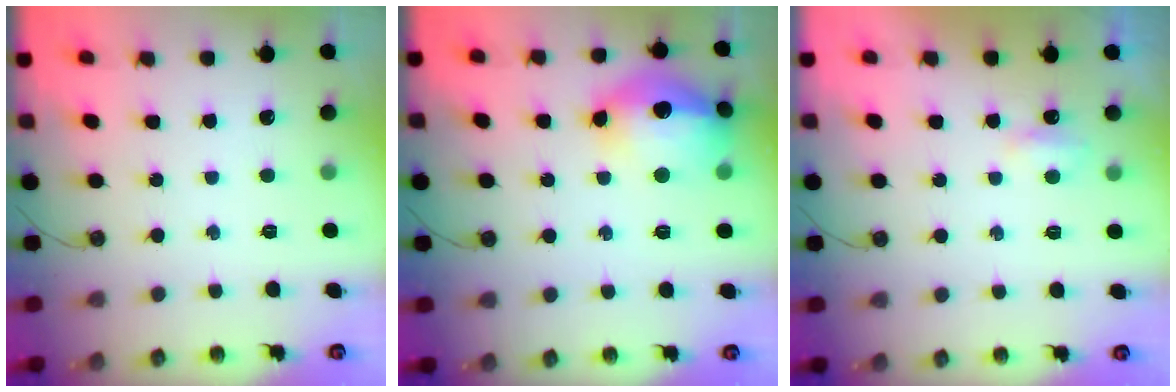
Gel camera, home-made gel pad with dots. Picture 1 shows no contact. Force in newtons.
{"total": 17.1, "press": 17.1, "slide": 1.5}
{"total": 2.9, "press": 2.9, "slide": 0.6}